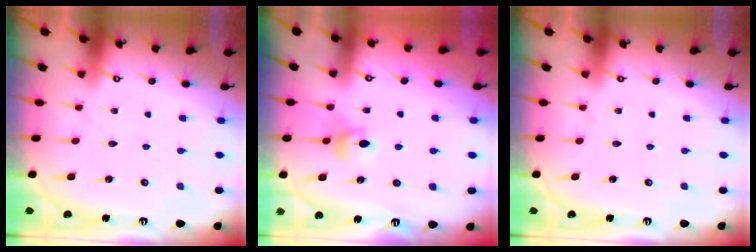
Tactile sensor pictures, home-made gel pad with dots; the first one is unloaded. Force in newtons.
{"total": 5.5, "press": 5.4, "slide": 0.6}
{"total": 0.0}